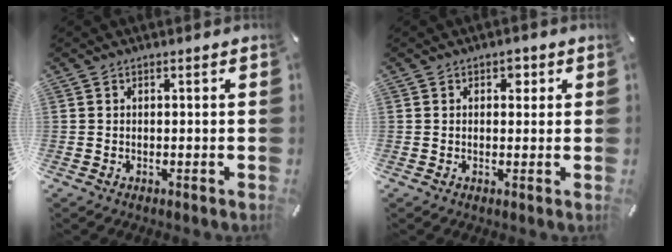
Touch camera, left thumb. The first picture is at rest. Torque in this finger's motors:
{"motor_torque": [0.30, 0.52, 0.32, -0.37, 0.04]}